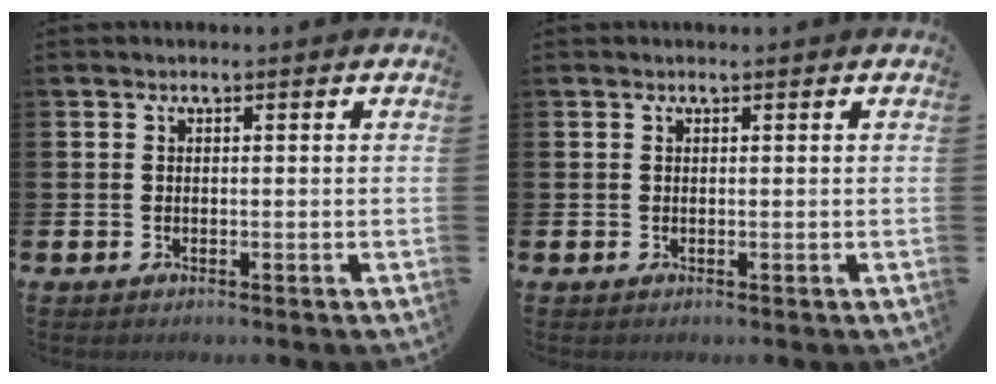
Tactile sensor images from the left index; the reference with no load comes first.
{"total": 0.0}